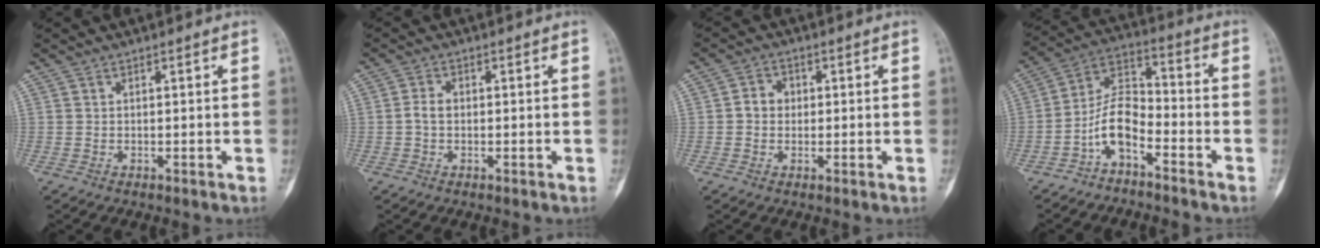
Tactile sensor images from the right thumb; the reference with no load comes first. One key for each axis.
{"total": 2.2, "fx": -0.2, "fy": 1.5, "fz": 1.6, "tx": -0.029, "ty": 0.006, "tz": -0.008}
{"total": 3.4, "fx": 0.1, "fy": 3.0, "fz": 1.6, "tx": -0.012, "ty": 0.011, "tz": -0.006}
{"total": 8.9, "fx": -4.7, "fy": 4.2, "fz": 6.2, "tx": -0.113, "ty": 0.069, "tz": -0.099}